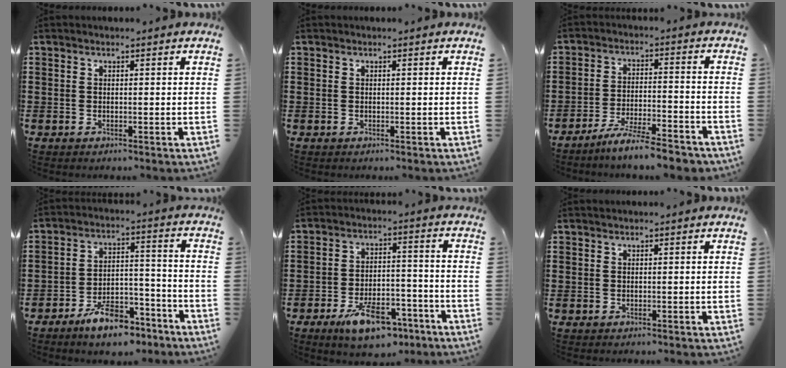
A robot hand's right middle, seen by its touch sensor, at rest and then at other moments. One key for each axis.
{"total": 0.0}
{"total": 6.7, "fx": -5.9, "fy": 0.1, "fz": 3.1, "tx": -0.069, "ty": -0.012, "tz": -0.114}
{"total": 8.4, "fx": -6.7, "fy": 3.0, "fz": 4.0, "tx": -0.068, "ty": 0.024, "tz": -0.123}
{"total": 9.7, "fx": -6.5, "fy": 3.9, "fz": 6.0, "tx": -0.112, "ty": 0.016, "tz": -0.116}
{"total": 0.0}